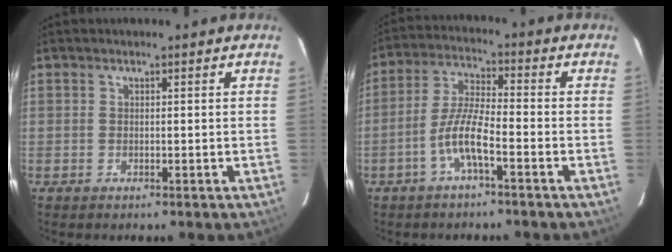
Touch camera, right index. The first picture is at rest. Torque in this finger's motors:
{"motor_torque": [1.14, -0.67, 0.61, 0.15]}